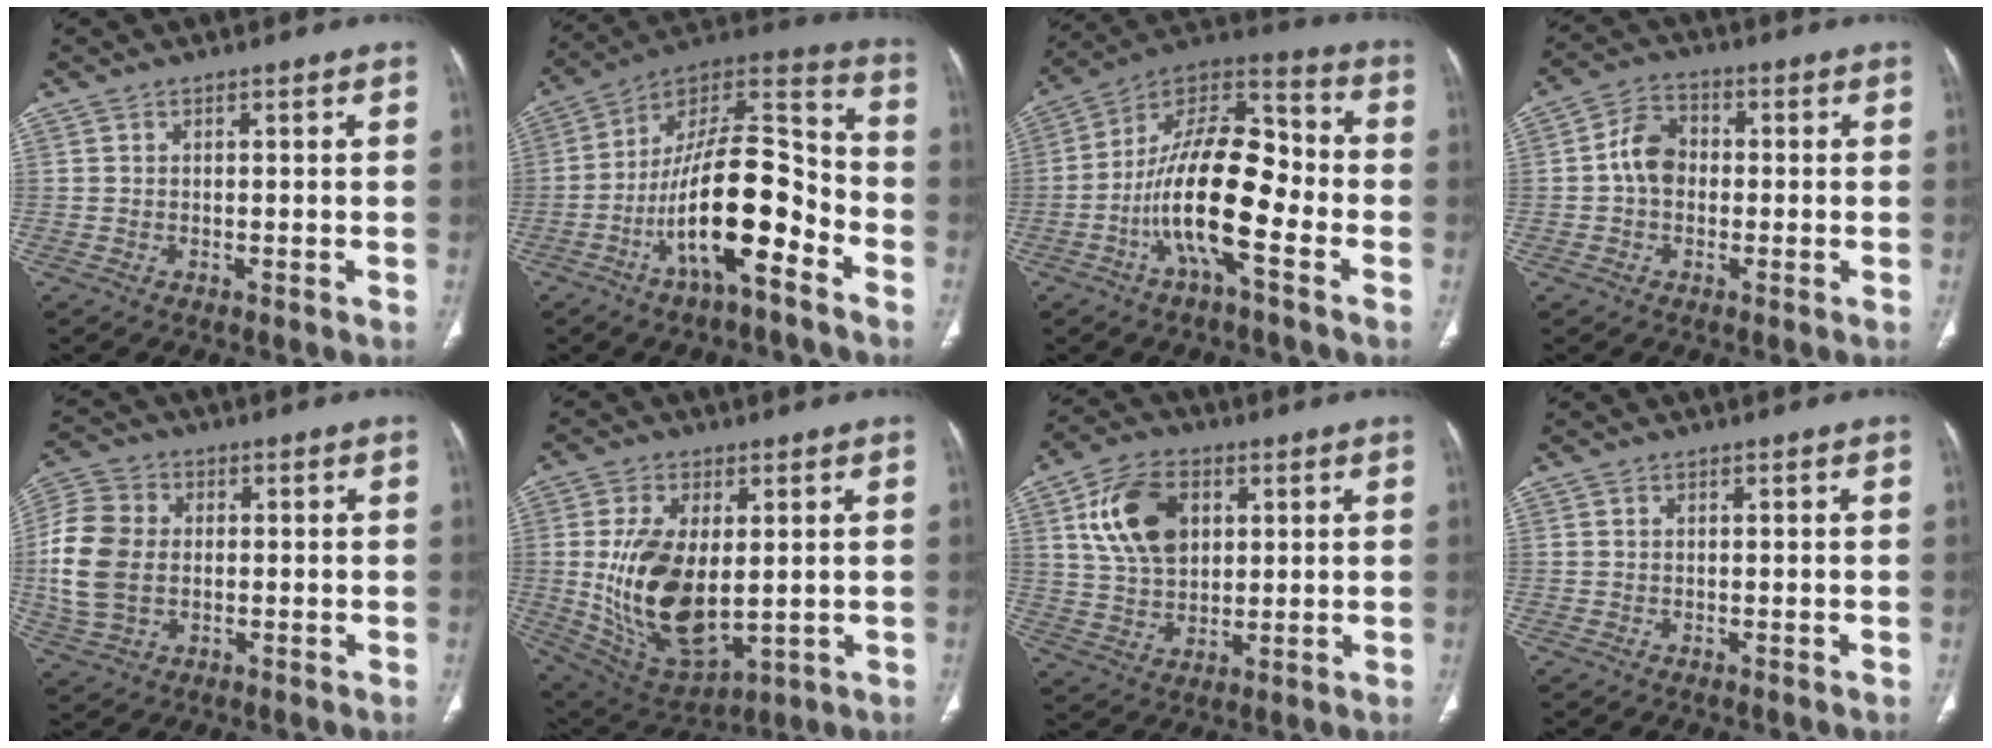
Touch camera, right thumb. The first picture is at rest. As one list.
[{"total": 20.0, "force": [-8.4, 7.2, 16.6], "torque": [-0.275, 0.076, -0.145]}, {"total": 19.0, "force": [-5.4, 7.5, 16.5], "torque": [-0.273, 0.061, -0.101]}, {"total": 6.6, "force": [-0.3, 5.0, 4.2], "torque": [-0.061, 0.019, -0.016]}, {"total": 12.7, "force": [-0.3, 9.3, 8.6], "torque": [-0.181, 0.010, -0.006]}, {"total": 18.2, "force": [0.4, 10.0, 15.2], "torque": [-0.278, -0.018, 0.033]}, {"total": 13.2, "force": [4.1, 8.9, 8.8], "torque": [-0.139, -0.005, 0.077]}, {"total": 0.0}]